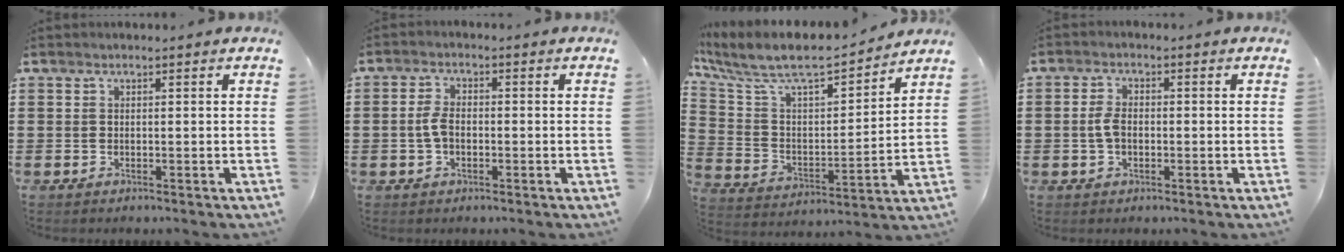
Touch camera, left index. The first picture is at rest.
{"total": 3.7, "force": [-0.4, 2.0, 3.1], "torque": [-0.073, 0.001, -0.011]}
{"total": 8.4, "force": [7.3, 1.9, 3.7], "torque": [-0.109, -0.053, 0.120]}
{"total": 3.3, "force": [-0.2, 1.8, 2.8], "torque": [-0.070, 0.000, -0.008]}